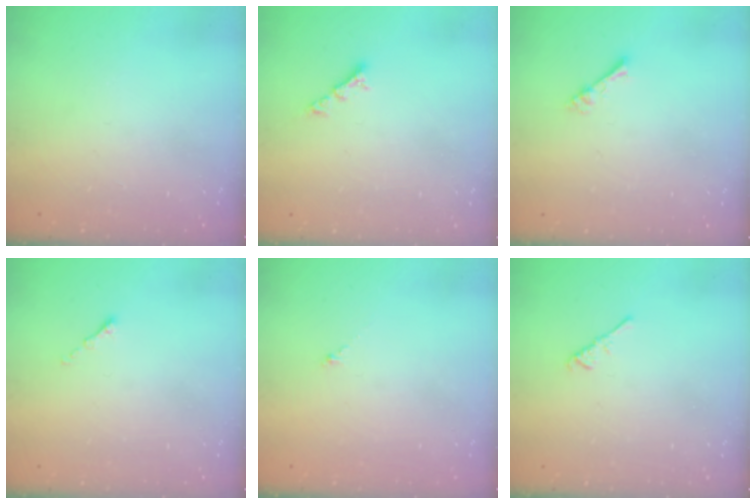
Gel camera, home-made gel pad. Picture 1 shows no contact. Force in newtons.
{"total": 3.6, "press": 3.6, "slide": 0.2}
{"total": 2.4, "press": 2.4, "slide": 0.2}
{"total": 0.0}
{"total": 0.0}
{"total": 2.6, "press": 2.6, "slide": 0.6}